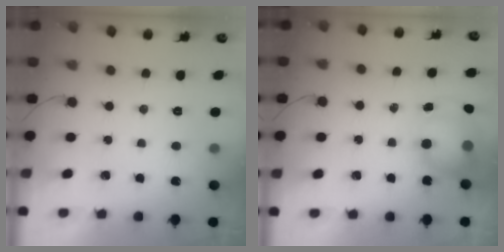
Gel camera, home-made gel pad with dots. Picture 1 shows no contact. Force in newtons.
{"total": 10.7, "press": 8.7, "slide": 6.3}